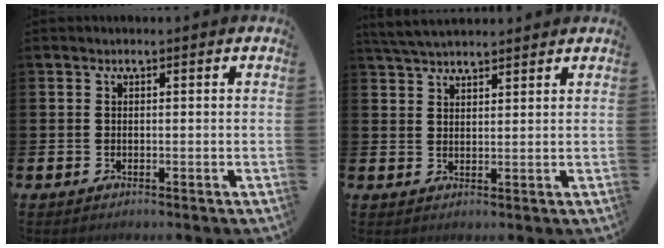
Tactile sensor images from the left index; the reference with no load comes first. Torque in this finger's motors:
{"motor_torque": [1.05, -1.09, 0.29, 0.14]}